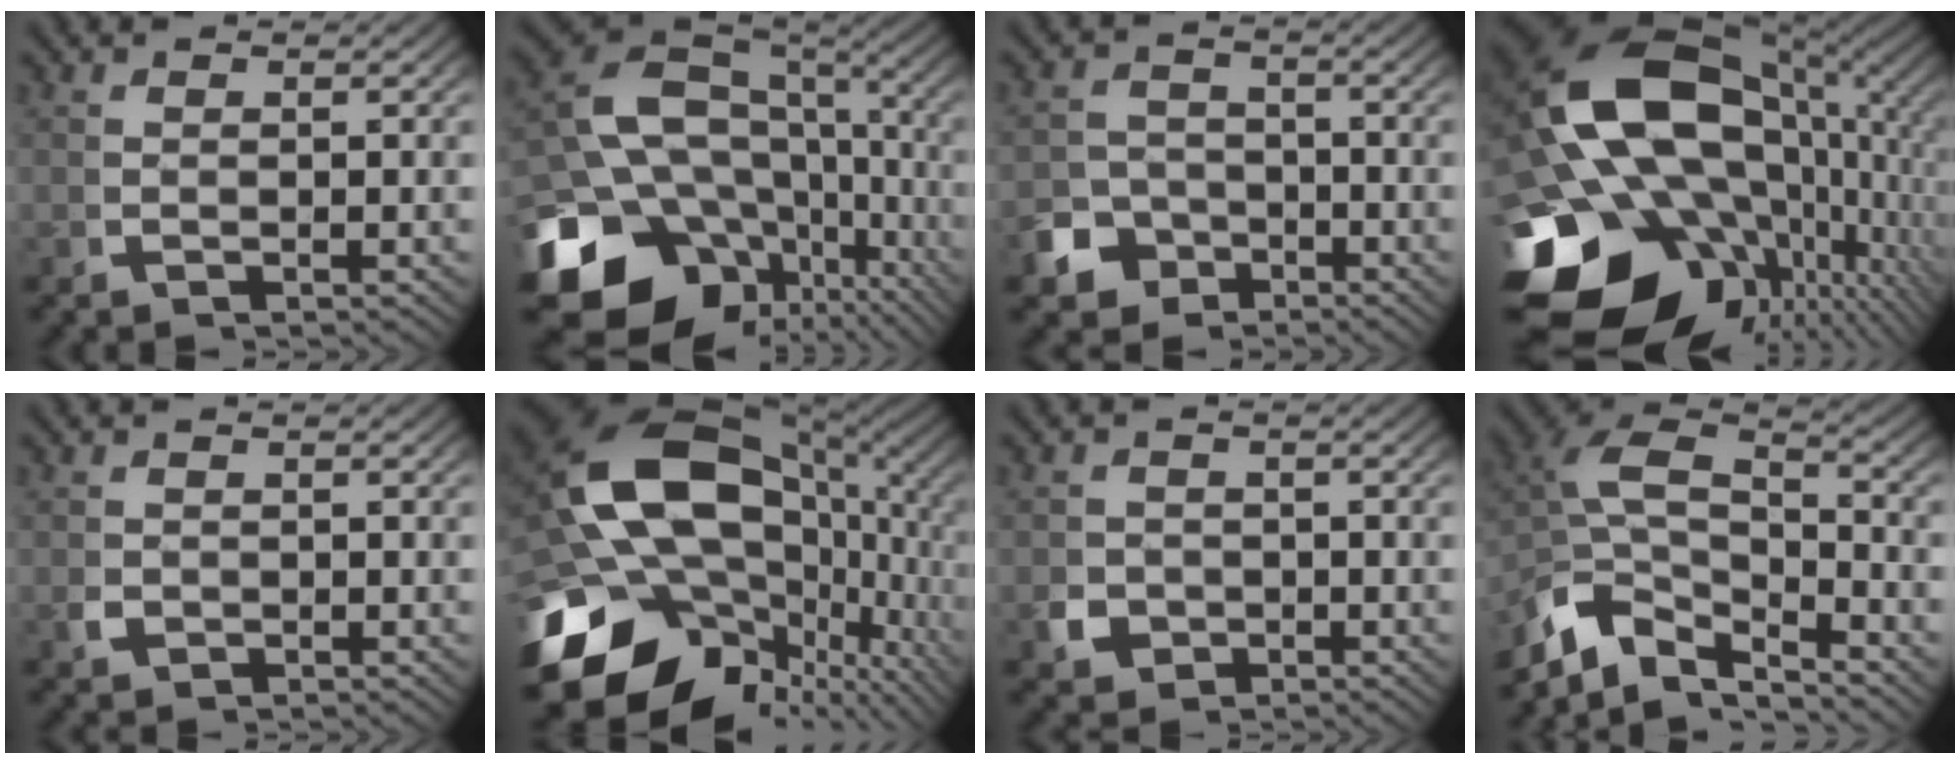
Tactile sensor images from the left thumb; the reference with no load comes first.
{"total": 20.0, "force": [-4.3, 14.1, 13.5], "torque": [-0.261, -0.065, -0.043]}
{"total": 6.3, "force": [-3.8, 4.7, 1.7], "torque": [-0.005, -0.022, -0.066]}
{"total": 27.7, "force": [-3.1, 19.4, 19.5], "torque": [-0.382, -0.081, -0.021]}
{"total": 1.4, "force": [-0.3, 1.2, 0.7], "torque": [-0.017, -0.005, -0.004]}
{"total": 24.5, "force": [-2.2, 16.5, 17.9], "torque": [-0.321, -0.062, -0.010]}
{"total": 3.3, "force": [-1.3, 2.7, 1.4], "torque": [-0.029, -0.013, -0.017]}
{"total": 10.4, "force": [-1.7, 7.8, 6.7], "torque": [-0.163, -0.042, -0.022]}